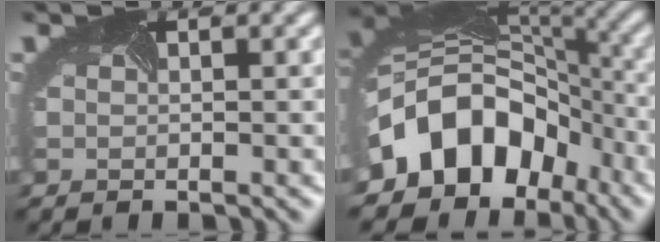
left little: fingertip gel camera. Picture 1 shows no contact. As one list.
[{"total": 11.0, "force": [-4.7, 8.5, 5.3], "torque": [-0.106, 0.005, -0.090]}]